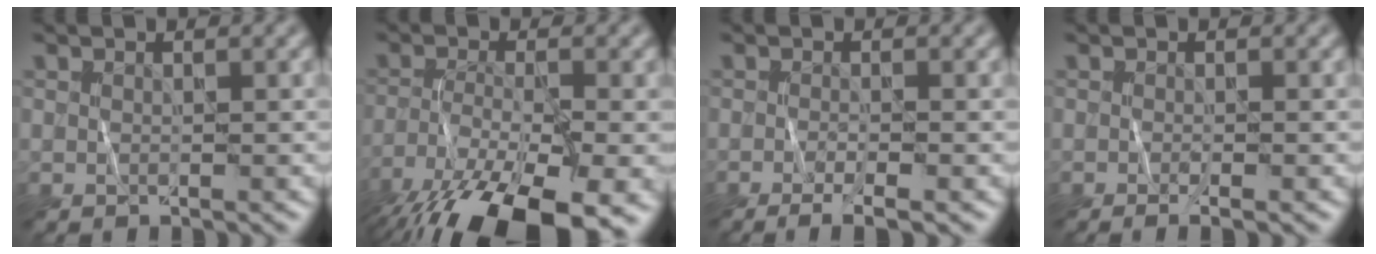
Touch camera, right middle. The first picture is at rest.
{"total": 12.8, "force": [-8.1, 4.3, 8.9], "torque": [-0.179, -0.027, -0.134]}
{"total": 3.0, "force": [-1.8, 0.7, 2.2], "torque": [-0.034, 0.001, -0.036]}
{"total": 1.3, "force": [-0.6, 0.4, 1.1], "torque": [-0.011, -0.001, -0.012]}